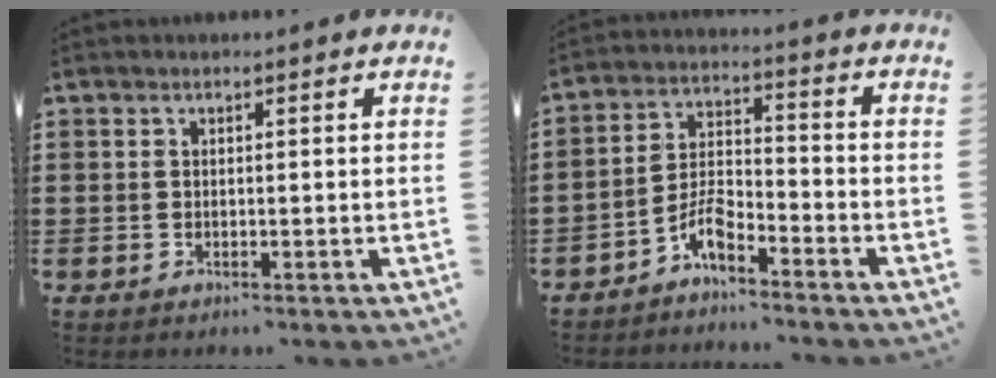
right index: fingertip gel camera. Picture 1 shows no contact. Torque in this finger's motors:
{"motor_torque": [1.50, 0.64, 0.09, -0.11]}